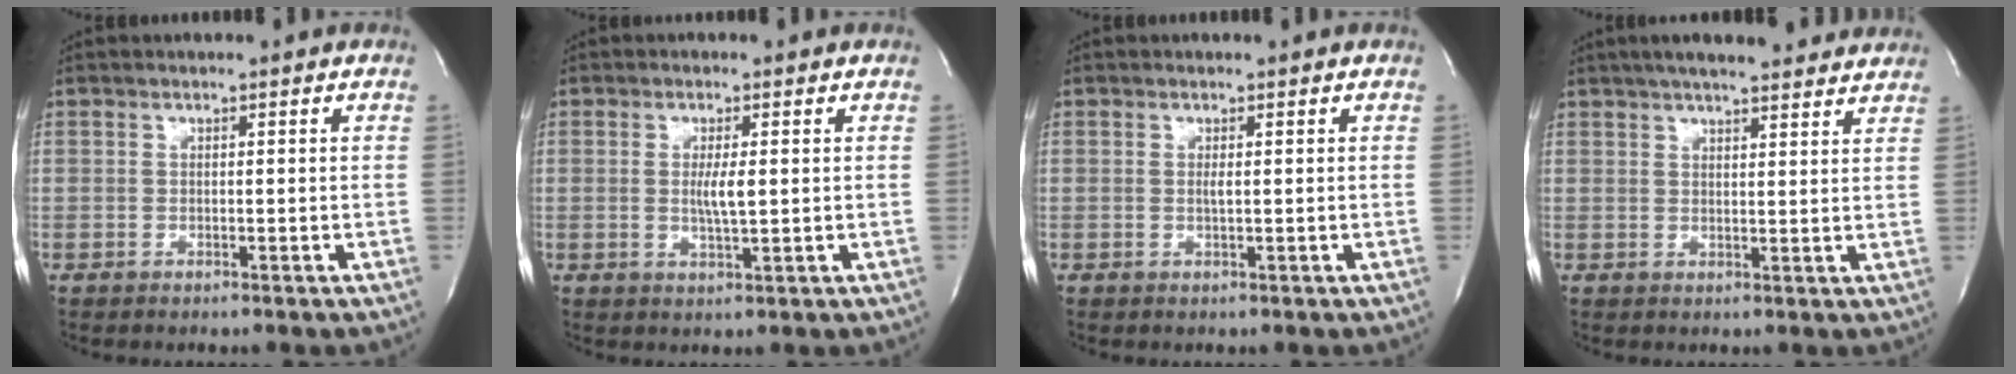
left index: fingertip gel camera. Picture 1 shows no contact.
{"total": 3.2, "force": [-0.2, 0.3, 3.2], "torque": [-0.062, -0.008, -0.002]}
{"total": 0.7, "force": [-0.2, 0.0, 0.7], "torque": [-0.017, -0.006, -0.004]}
{"total": 13.6, "force": [11.7, 2.2, 6.5], "torque": [-0.096, 0.031, 0.151]}